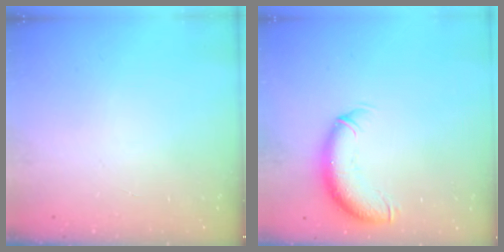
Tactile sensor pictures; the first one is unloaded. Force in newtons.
{"total": 10.9, "press": 10.6, "slide": 2.3}